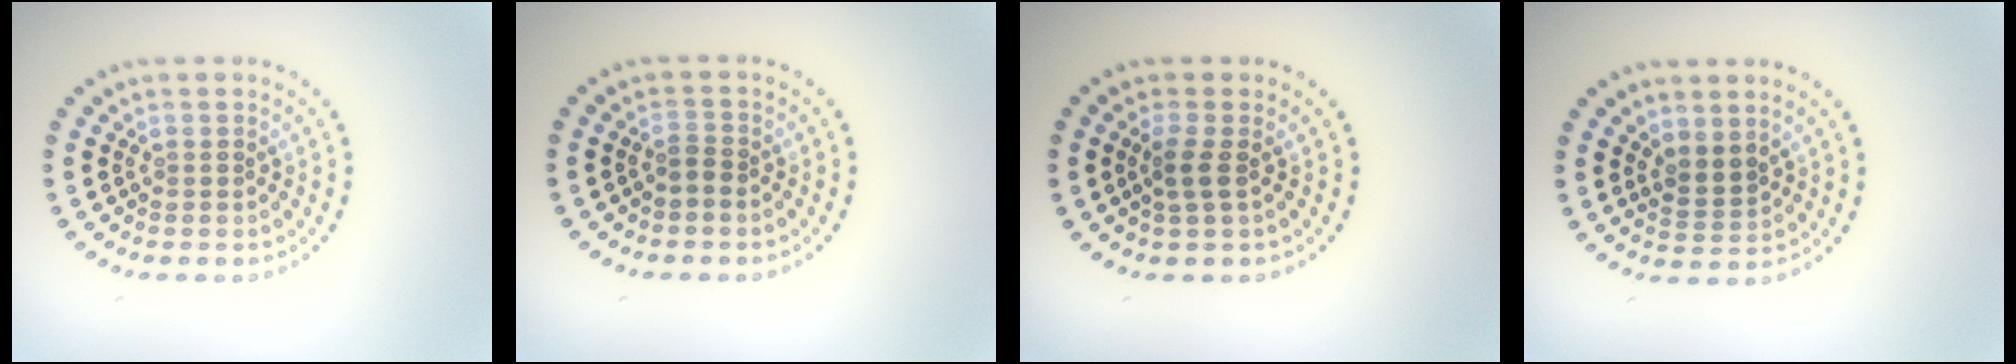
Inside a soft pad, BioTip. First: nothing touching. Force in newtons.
{"total": 1.2, "press": 0.8, "slide": 0.9}
{"total": 1.6, "press": 1.3, "slide": 1.0}
{"total": 2.0, "press": 1.6, "slide": 1.2}